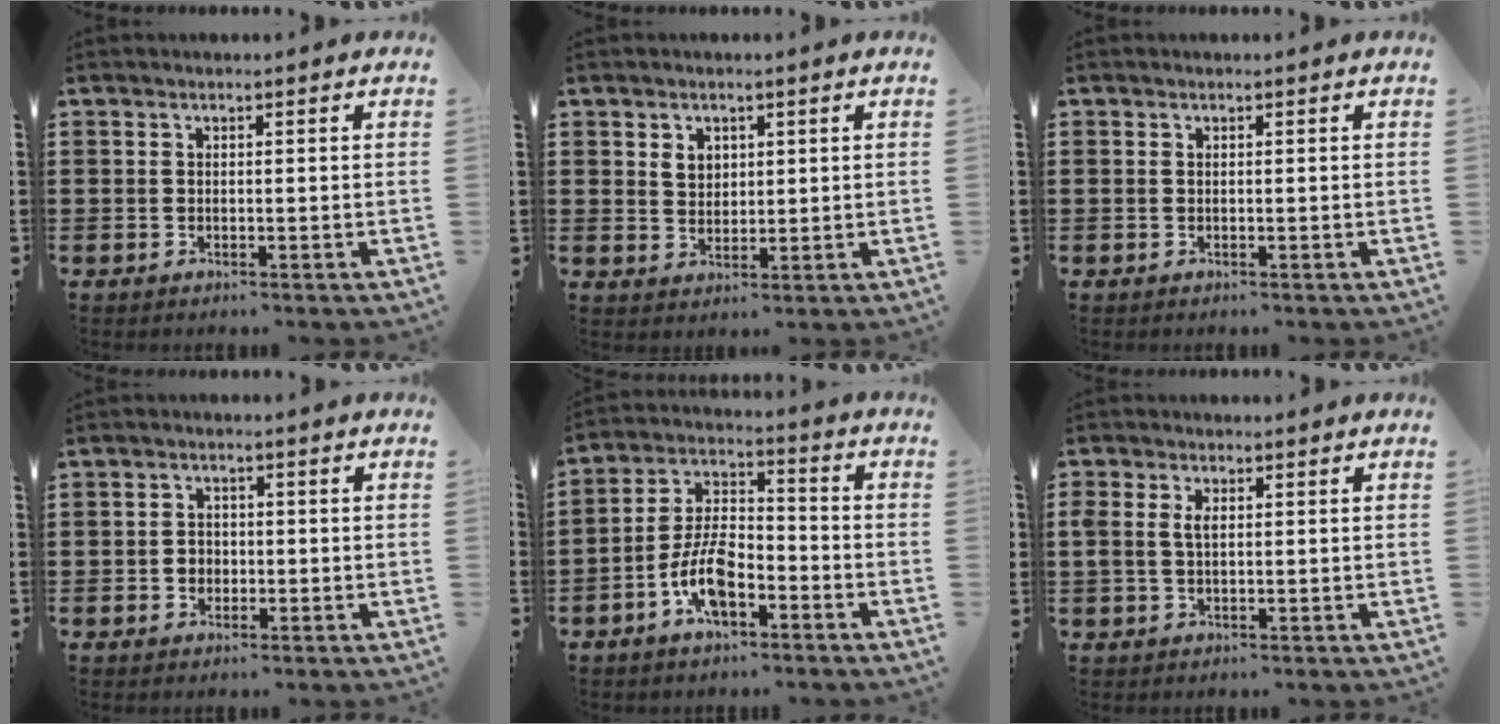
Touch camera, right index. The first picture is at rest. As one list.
[{"total": 2.5, "force": [1.3, 2.0, 0.9], "torque": [-0.024, 0.008, 0.023]}, {"total": 0.0}, {"total": 1.9, "force": [-0.5, 1.7, 0.7], "torque": [-0.018, 0.003, -0.012]}, {"total": 8.5, "force": [-4.2, 4.0, 6.2], "torque": [-0.141, 0.007, -0.083]}, {"total": 2.3, "force": [0.4, 1.3, 1.9], "torque": [-0.040, 0.009, 0.006]}]